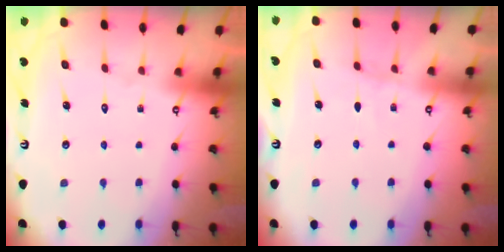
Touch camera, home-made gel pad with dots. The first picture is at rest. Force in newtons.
{"total": 3.3, "press": 3.3, "slide": 0.4}